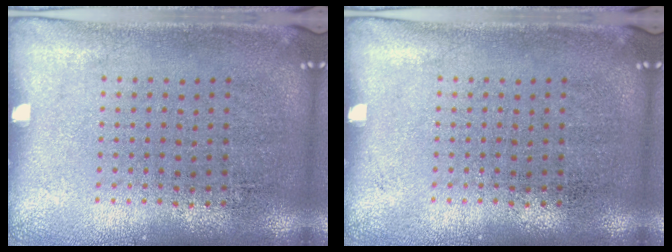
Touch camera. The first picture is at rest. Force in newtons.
{"total": 0.0}